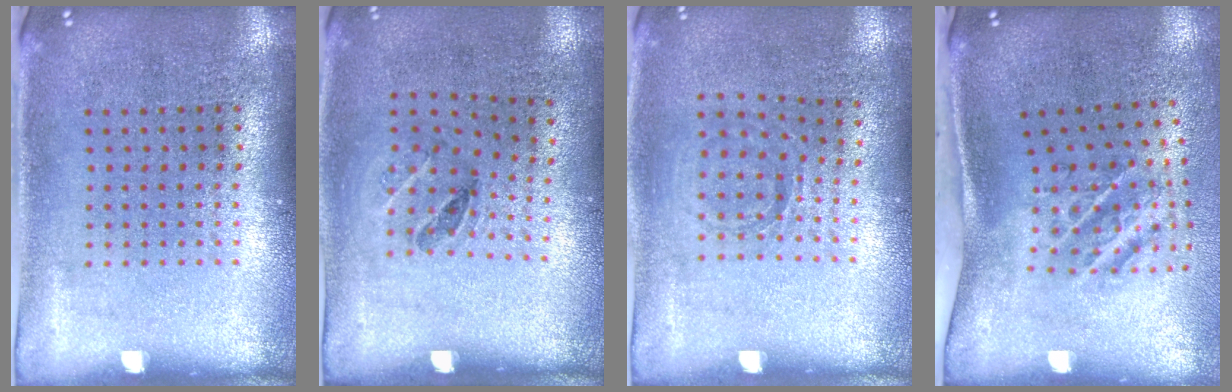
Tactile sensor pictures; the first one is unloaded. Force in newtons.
{"total": 1.2, "press": 0.8, "slide": 0.9}
{"total": 0.9, "press": 0.8, "slide": 0.3}
{"total": 2.2, "press": 1.3, "slide": 1.9}